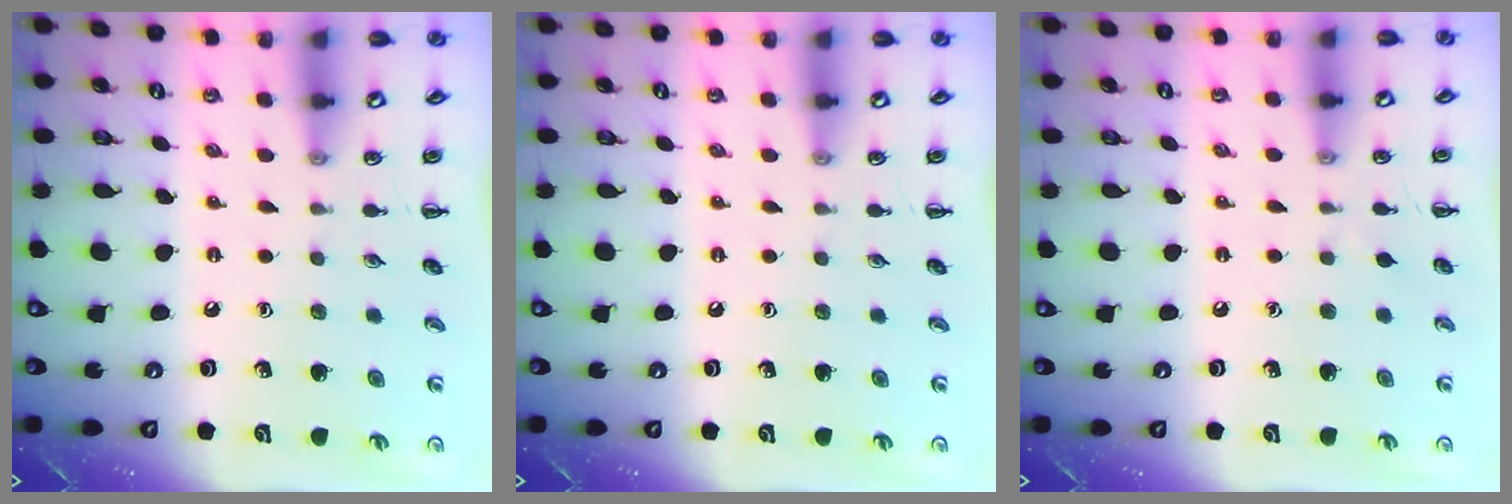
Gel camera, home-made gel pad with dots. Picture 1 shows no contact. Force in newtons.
{"total": 0.0}
{"total": 2.3, "press": 2.0, "slide": 1.0}